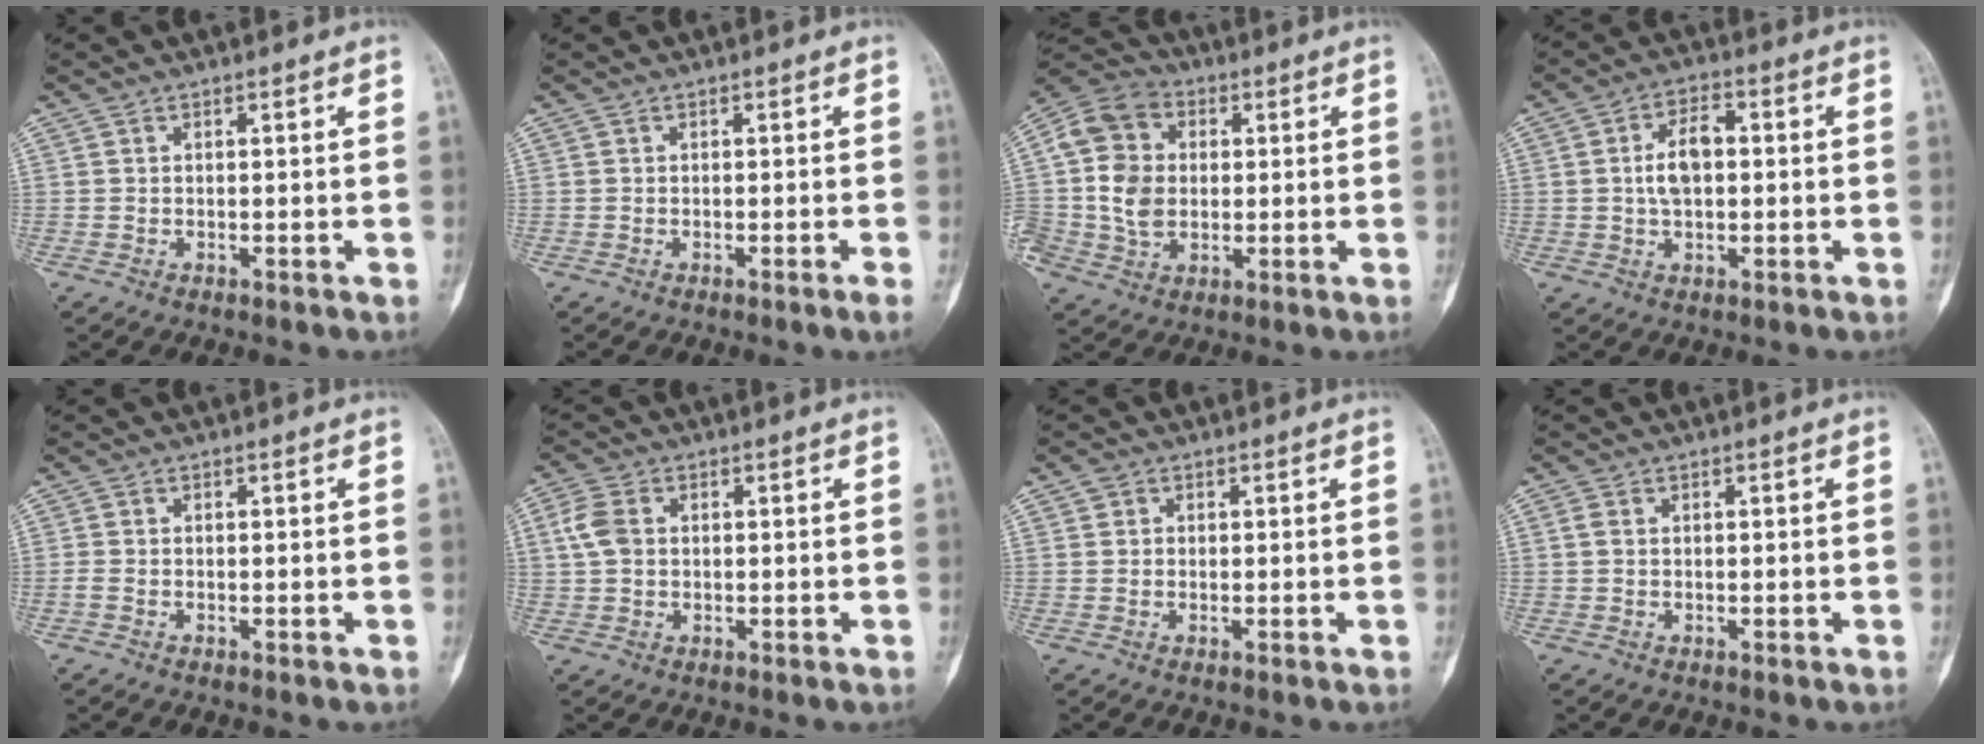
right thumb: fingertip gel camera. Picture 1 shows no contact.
{"total": 1.0, "force": [-0.5, -0.3, 0.8], "torque": [-0.016, 0.000, -0.008]}
{"total": 13.3, "force": [1.1, 10.7, 7.8], "torque": [-0.130, 0.014, 0.014]}
{"total": 6.9, "force": [0.4, 3.8, 5.7], "torque": [-0.090, 0.011, 0.001]}
{"total": 0.7, "force": [-0.3, 0.4, 0.5], "torque": [-0.011, -0.001, -0.008]}
{"total": 5.1, "force": [1.0, 3.7, 3.4], "torque": [-0.076, 0.007, 0.017]}
{"total": 1.5, "force": [0.5, 1.3, 0.5], "torque": [0.003, 0.001, 0.005]}
{"total": 1.4, "force": [0.3, 1.0, 0.9], "torque": [-0.023, 0.002, 0.010]}